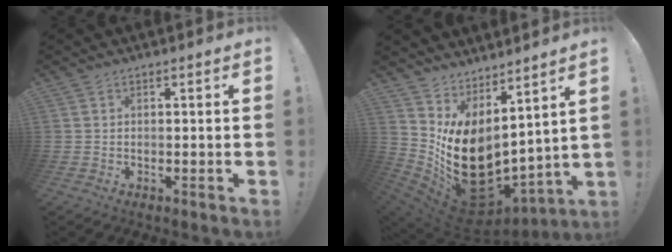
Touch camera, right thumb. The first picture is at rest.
{"total": 17.7, "force": [-1.5, 12.5, 12.5], "torque": [-0.217, -0.020, -0.003]}